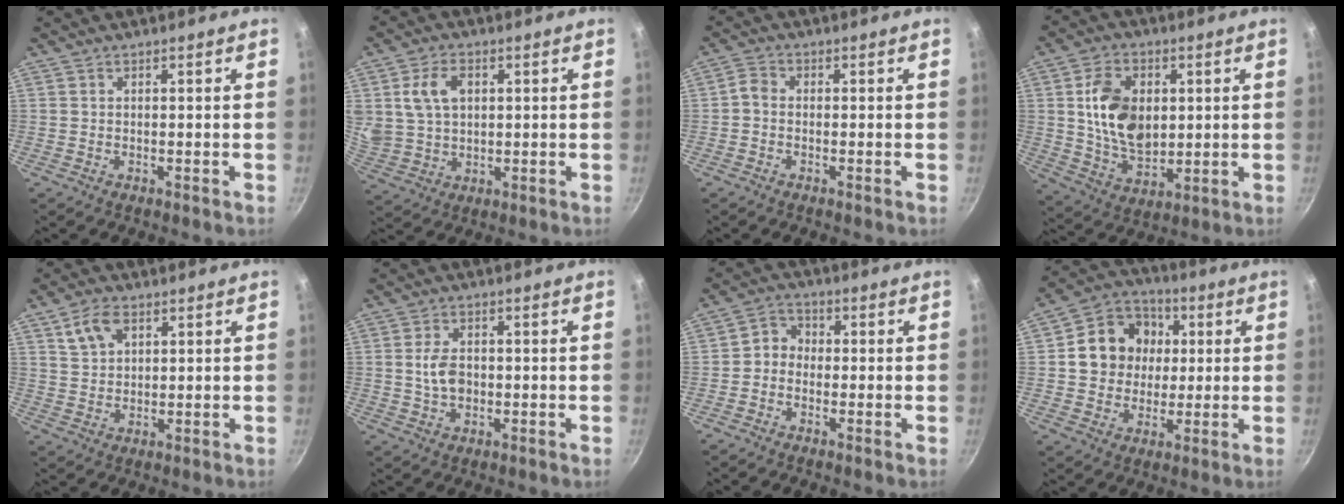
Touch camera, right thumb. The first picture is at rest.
{"total": 9.4, "force": [2.5, 6.7, 6.1], "torque": [-0.101, -0.003, 0.052]}
{"total": 2.1, "force": [-0.9, 1.5, 1.2], "torque": [-0.032, 0.011, -0.027]}
{"total": 13.9, "force": [2.2, 9.5, 9.9], "torque": [-0.153, -0.014, 0.044]}
{"total": 5.9, "force": [2.8, 3.7, 3.6], "torque": [-0.055, -0.002, 0.053]}
{"total": 5.1, "force": [-0.1, 3.5, 3.7], "torque": [-0.057, 0.005, -0.004]}
{"total": 4.1, "force": [-0.9, 3.5, 1.9], "torque": [-0.011, 0.019, -0.031]}
{"total": 13.4, "force": [1.9, 11.7, 6.2], "torque": [-0.073, 0.019, 0.023]}